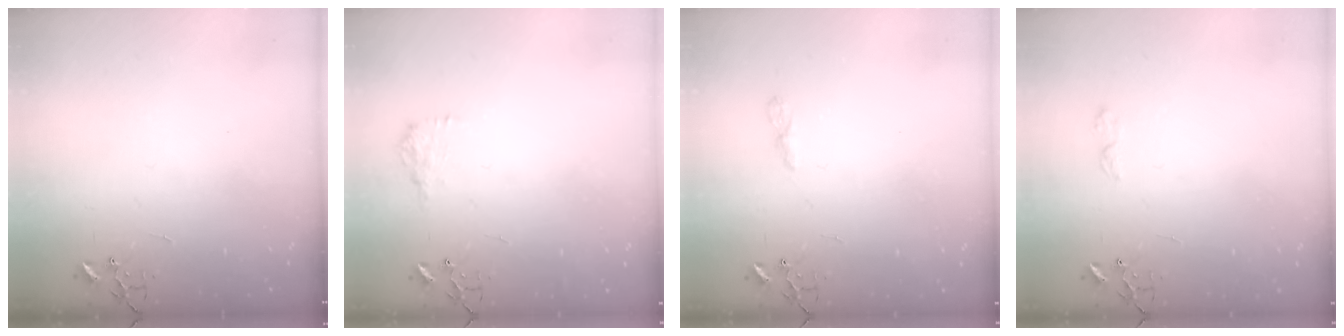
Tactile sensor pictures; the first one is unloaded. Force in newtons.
{"total": 8.9, "press": 8.9, "slide": 0.3}
{"total": 4.8, "press": 4.7, "slide": 0.6}
{"total": 4.4, "press": 4.3, "slide": 0.7}